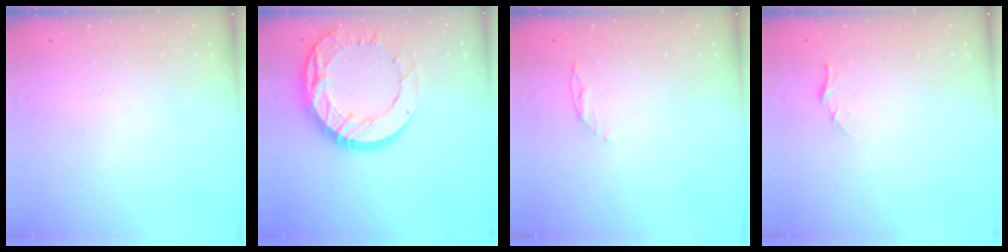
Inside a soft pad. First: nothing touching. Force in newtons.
{"total": 21.8, "press": 21.7, "slide": 1.9}
{"total": 4.5, "press": 4.4, "slide": 0.5}
{"total": 4.5, "press": 4.4, "slide": 0.4}